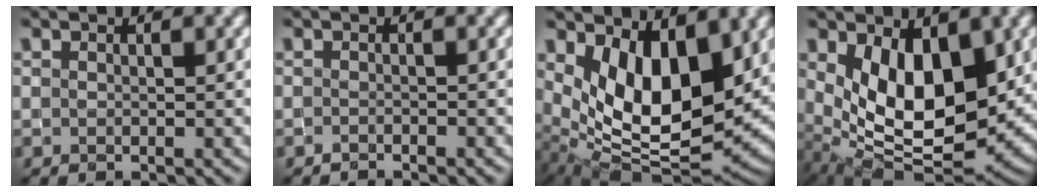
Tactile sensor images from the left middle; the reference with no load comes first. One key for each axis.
{"total": 0.9, "fx": -0.9, "fy": -0.1, "fz": 0.2, "tx": -0.005, "ty": 0.003, "tz": -0.017}
{"total": 10.0, "fx": 2.6, "fy": 5.2, "fz": 8.1, "tx": -0.146, "ty": -0.022, "tz": 0.052}
{"total": 9.5, "fx": 1.6, "fy": 5.2, "fz": 7.8, "tx": -0.138, "ty": -0.019, "tz": 0.038}